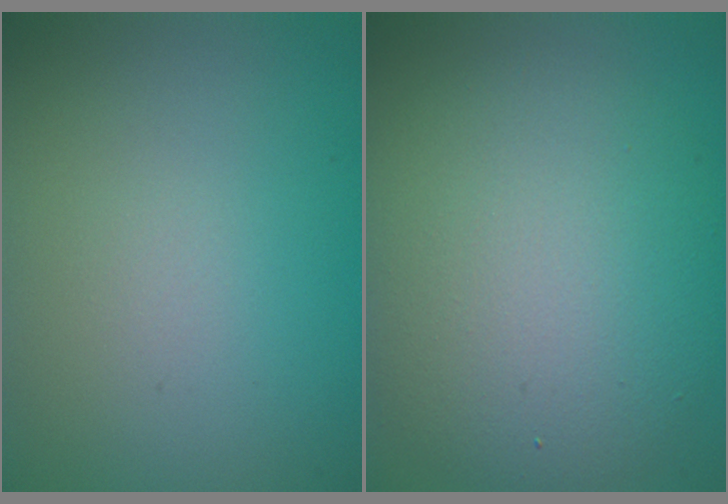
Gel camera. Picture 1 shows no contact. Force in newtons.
{"total": 7.8, "press": 7.8, "slide": 0.6}